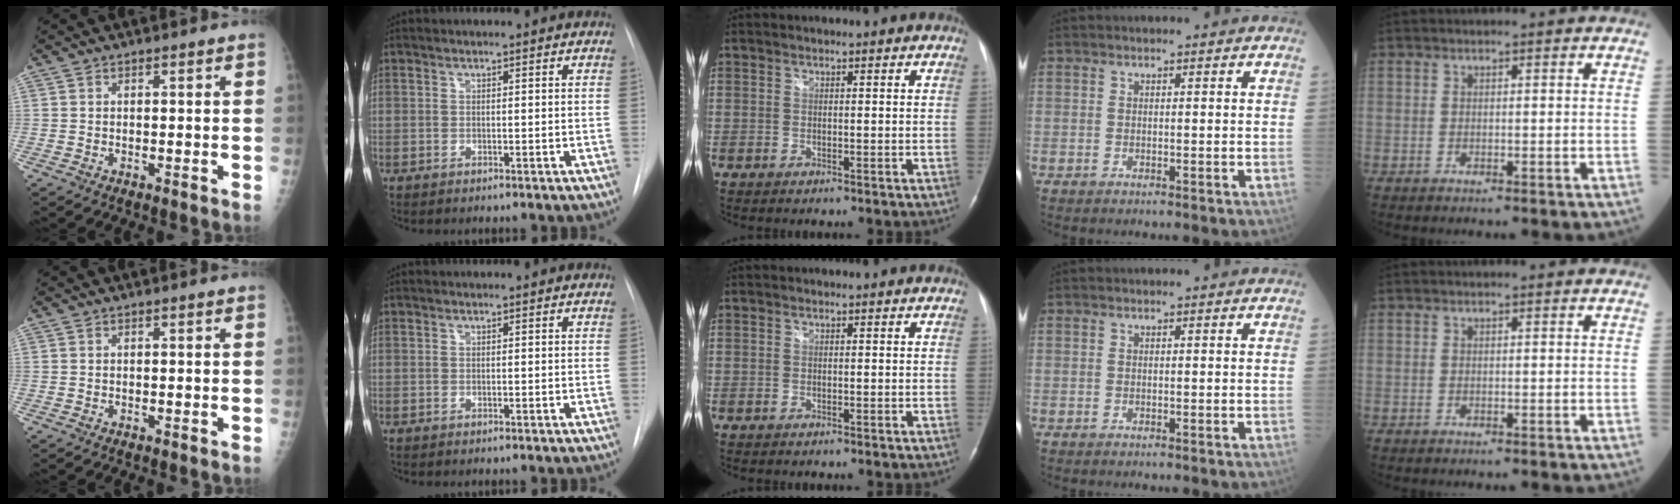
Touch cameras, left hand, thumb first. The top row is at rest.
{}